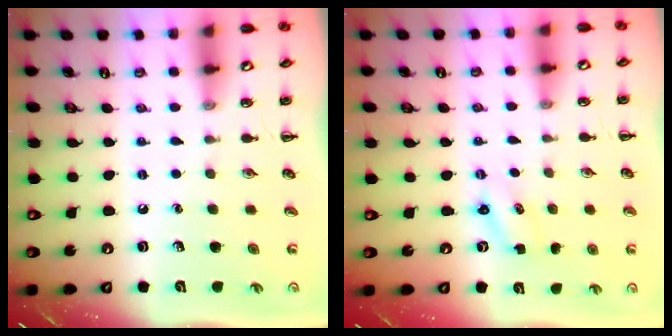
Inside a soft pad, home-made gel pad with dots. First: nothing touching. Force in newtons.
{"total": 2.1, "press": 2.0, "slide": 0.6}